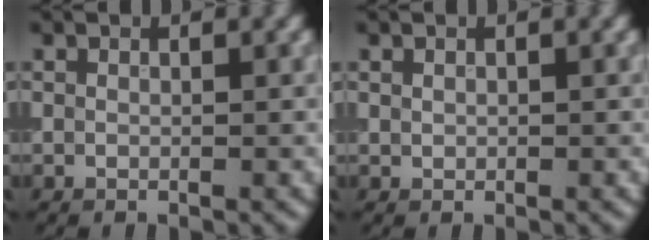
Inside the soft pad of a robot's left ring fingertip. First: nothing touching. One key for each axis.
{"total": 0.0}